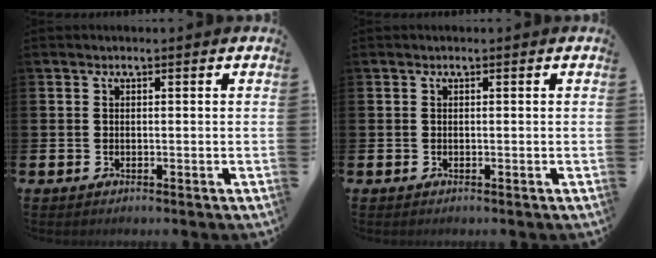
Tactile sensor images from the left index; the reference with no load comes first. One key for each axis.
{"total": 0.0}